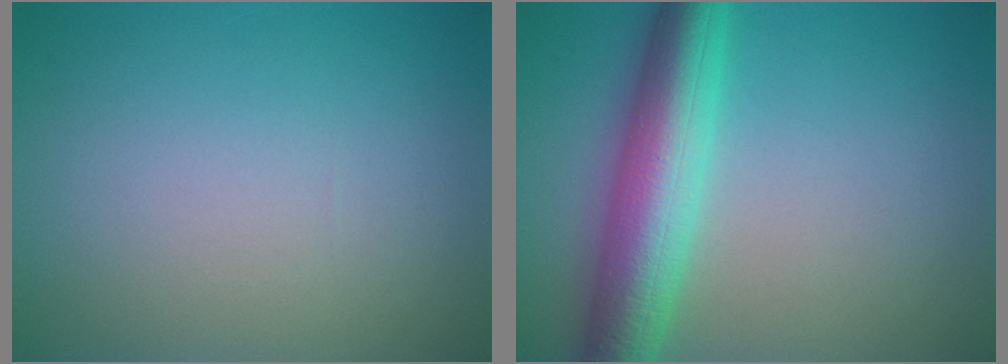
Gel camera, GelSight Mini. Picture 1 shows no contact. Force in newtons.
{"total": 7.6, "press": 7.6, "slide": 0.1}